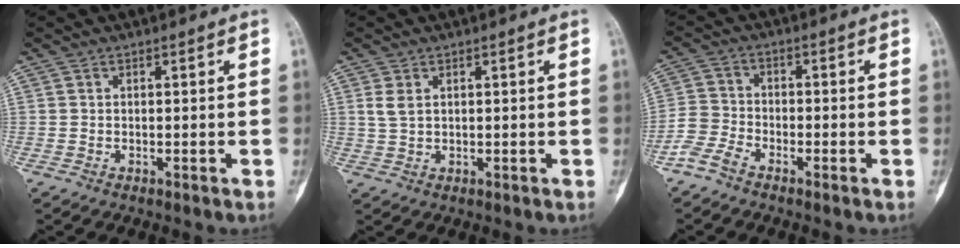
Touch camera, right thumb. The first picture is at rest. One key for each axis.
{"total": 2.6, "fx": 1.0, "fy": 1.6, "fz": 1.8, "tx": -0.040, "ty": 0.002, "tz": 0.026}
{"total": 4.3, "fx": -3.4, "fy": 2.0, "fz": 1.8, "tx": -0.038, "ty": 0.009, "tz": -0.080}